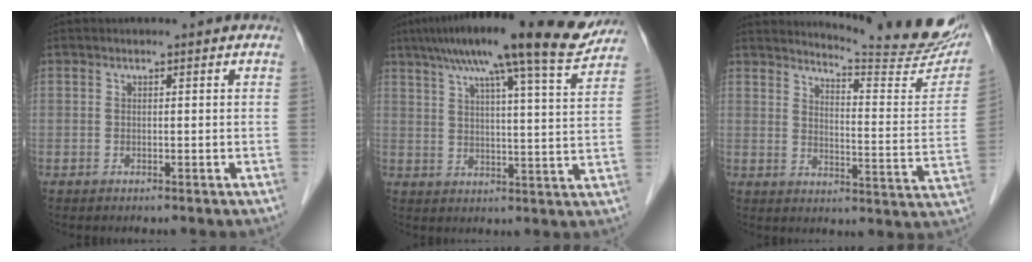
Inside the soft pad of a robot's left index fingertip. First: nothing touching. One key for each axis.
{"total": 19.9, "fx": 16.0, "fy": 0.6, "fz": 11.8, "tx": -0.186, "ty": 0.012, "tz": 0.213}
{"total": 18.4, "fx": 17.2, "fy": 0.5, "fz": 6.4, "tx": -0.093, "ty": -0.096, "tz": 0.204}